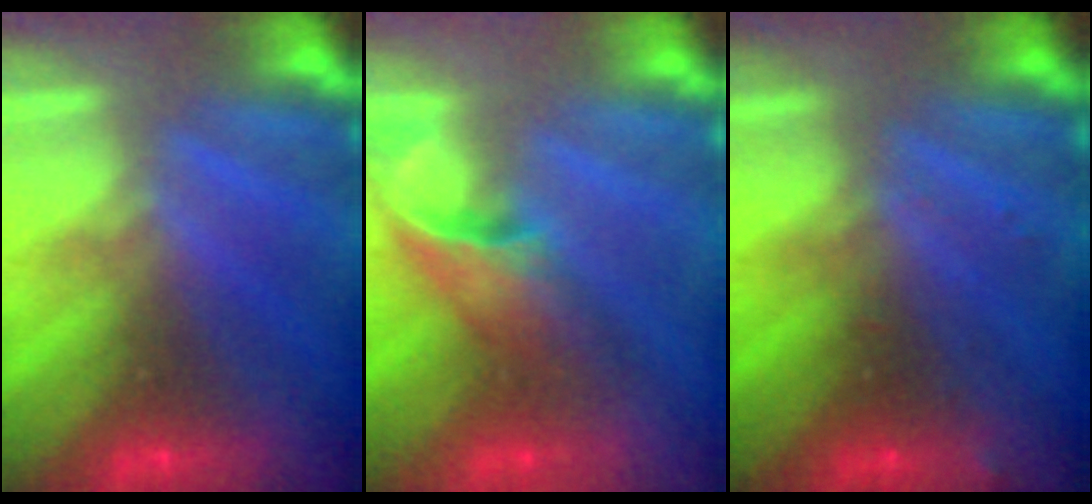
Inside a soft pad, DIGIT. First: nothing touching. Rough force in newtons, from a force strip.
{"total": 4.7}
{"total": 2.9}